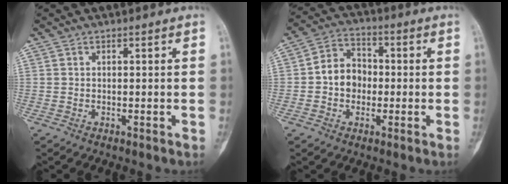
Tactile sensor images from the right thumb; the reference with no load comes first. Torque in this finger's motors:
{"motor_torque": [-0.80, 0.52, 0.52, -0.36, 0.00]}